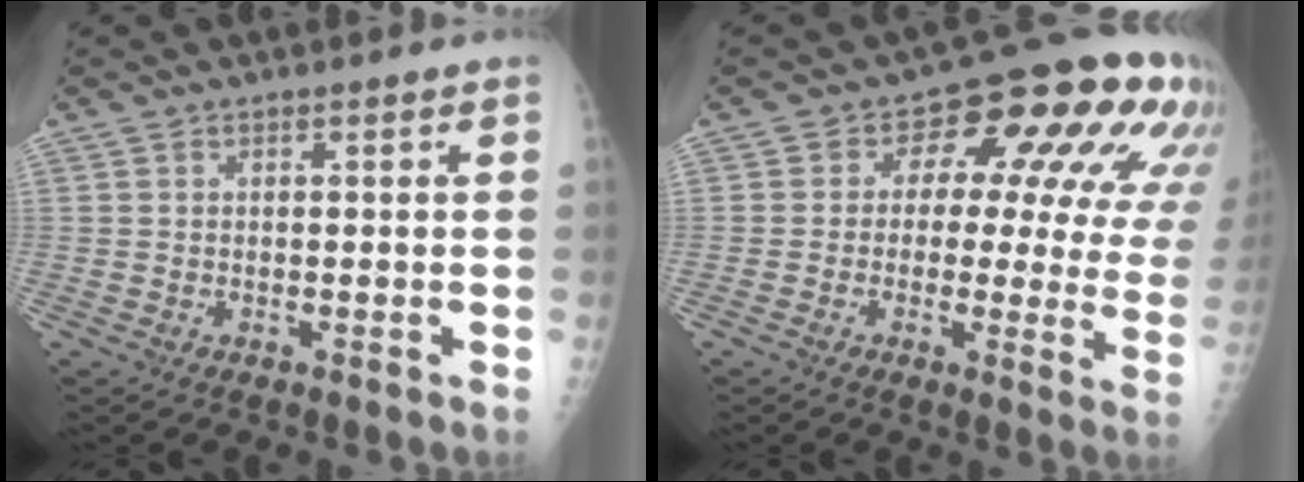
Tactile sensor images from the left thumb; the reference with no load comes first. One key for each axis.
{"total": 18.6, "fx": 5.8, "fy": 9.9, "fz": 14.6, "tx": -0.131, "ty": 0.010, "tz": 0.056}